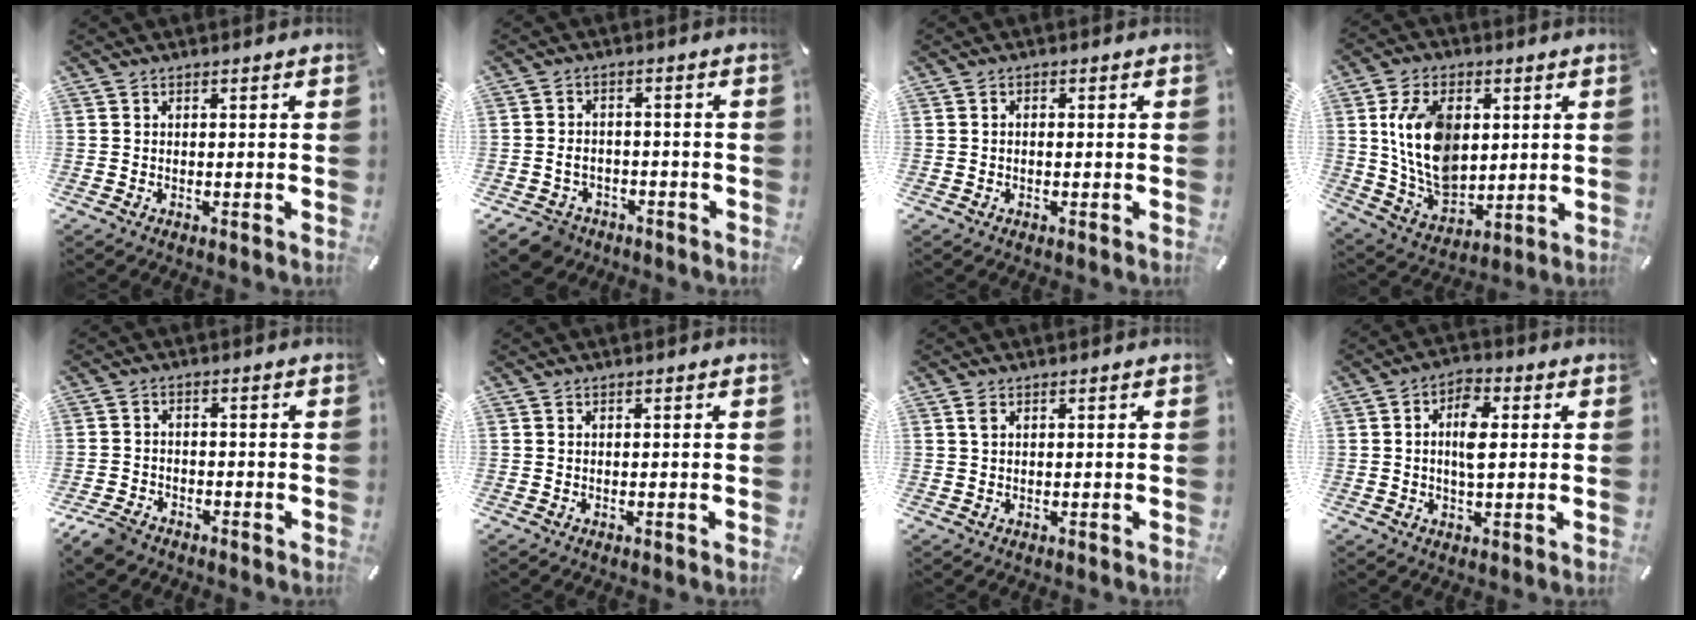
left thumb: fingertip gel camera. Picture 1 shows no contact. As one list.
[{"total": 5.2, "force": [-2.5, 4.2, 1.6], "torque": [-0.044, 0.016, -0.047]}, {"total": 0.8, "force": [-0.4, 0.6, 0.4], "torque": [-0.010, 0.001, -0.007]}, {"total": 15.6, "force": [3.2, 10.8, 10.7], "torque": [-0.237, 0.002, 0.060]}, {"total": 4.7, "force": [-3.9, 2.2, 1.5], "torque": [-0.048, 0.013, -0.078]}, {"total": 0.0}, {"total": 1.2, "force": [0.5, 0.6, 0.9], "torque": [-0.019, 0.003, 0.009]}, {"total": 6.5, "force": [0.7, 3.5, 5.5], "torque": [-0.101, 0.004, 0.006]}]